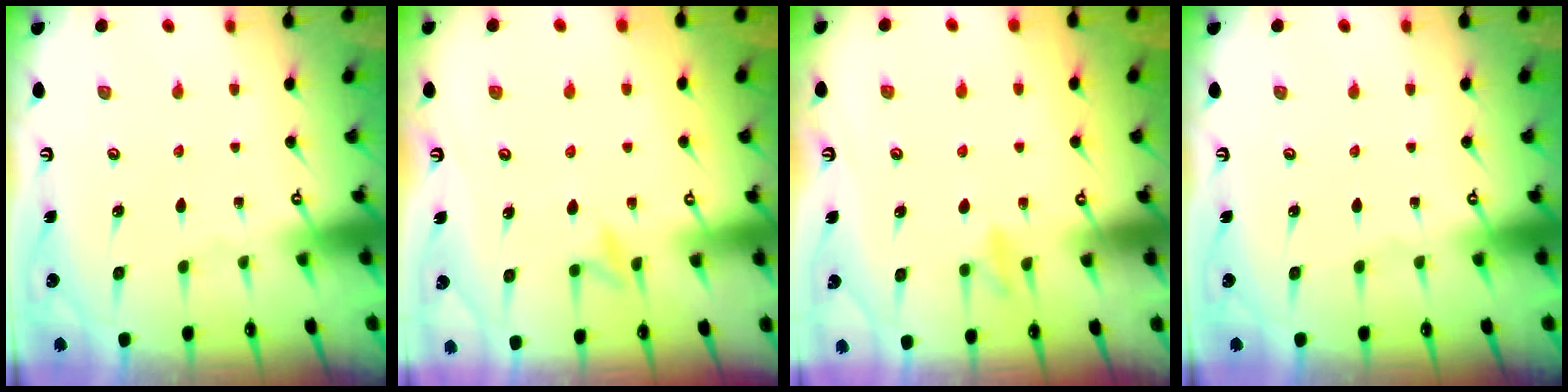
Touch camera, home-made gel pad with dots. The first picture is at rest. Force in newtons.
{"total": 6.0, "press": 6.0, "slide": 0.7}
{"total": 7.2, "press": 7.2, "slide": 1.0}
{"total": 0.0}